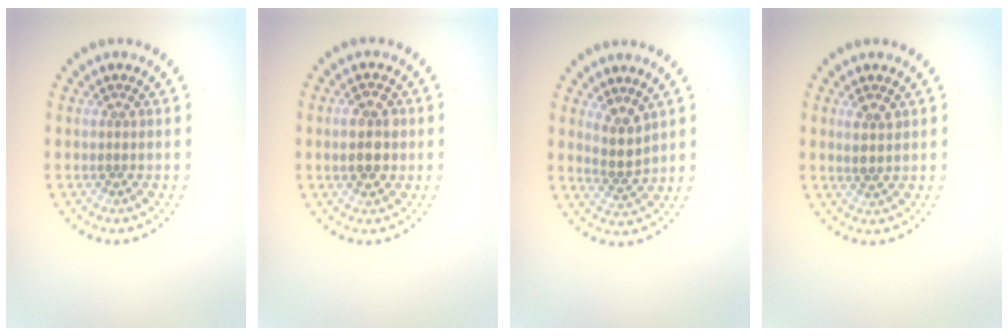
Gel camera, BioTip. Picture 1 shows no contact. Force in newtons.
{"total": 3.6, "press": 3.6, "slide": 0.1}
{"total": 2.4, "press": 1.9, "slide": 1.5}
{"total": 1.7, "press": 1.5, "slide": 0.7}